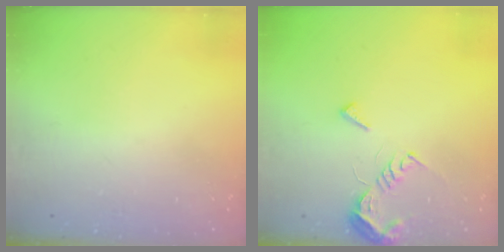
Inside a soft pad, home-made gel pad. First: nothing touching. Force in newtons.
{"total": 7.4, "press": 7.4, "slide": 0.6}